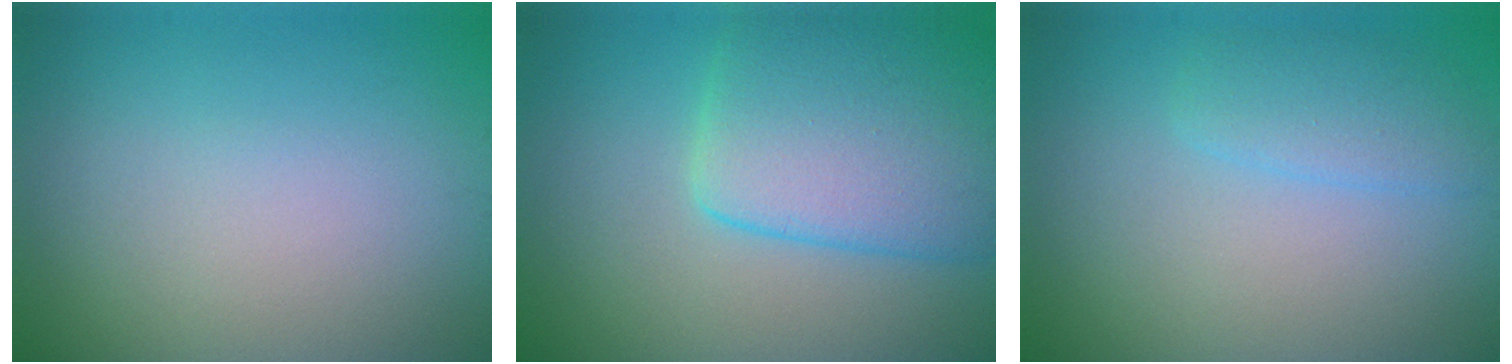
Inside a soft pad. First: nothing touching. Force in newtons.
{"total": 7.9, "press": 7.9, "slide": 0.3}
{"total": 2.4, "press": 2.3, "slide": 0.1}